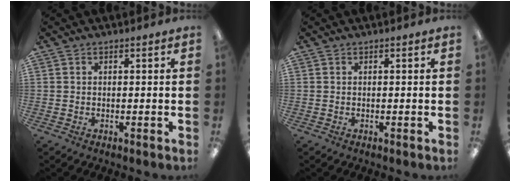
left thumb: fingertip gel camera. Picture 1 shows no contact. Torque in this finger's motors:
{"motor_torque": [0.00, 0.00, 0.04, -0.04, 0.00]}